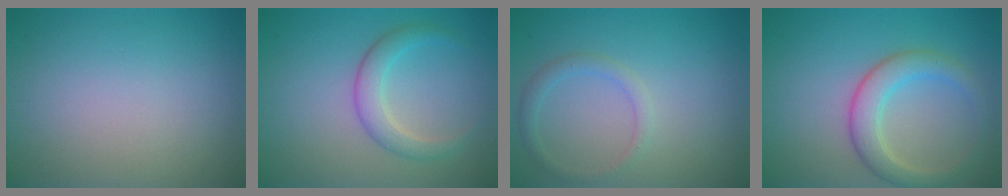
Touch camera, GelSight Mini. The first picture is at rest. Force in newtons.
{"total": 2.7, "press": 2.7, "slide": 0.1}
{"total": 1.5, "press": 1.5, "slide": 0.1}
{"total": 3.8, "press": 3.8, "slide": 0.2}